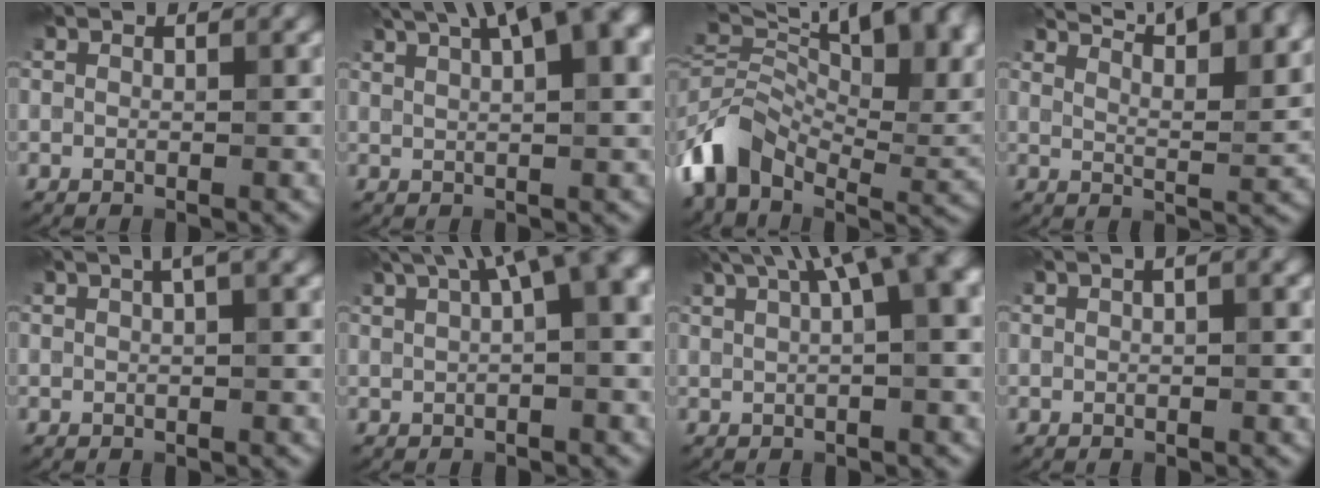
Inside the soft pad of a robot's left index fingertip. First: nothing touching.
{"total": 10.9, "force": [5.4, 3.6, 8.8], "torque": [-0.104, 0.037, 0.072]}
{"total": 13.8, "force": [0.9, 8.3, 10.9], "torque": [-0.216, 0.010, 0.026]}
{"total": 12.9, "force": [9.6, 3.9, 7.7], "torque": [-0.077, 0.039, 0.097]}
{"total": 2.2, "force": [1.1, 0.5, 1.9], "torque": [-0.024, 0.007, 0.012]}
{"total": 10.7, "force": [4.3, 3.9, 8.9], "torque": [-0.099, 0.037, 0.063]}
{"total": 11.9, "force": [5.3, 4.5, 9.7], "torque": [-0.107, 0.047, 0.067]}
{"total": 2.2, "force": [0.8, 0.8, 1.9], "torque": [-0.022, 0.007, 0.004]}